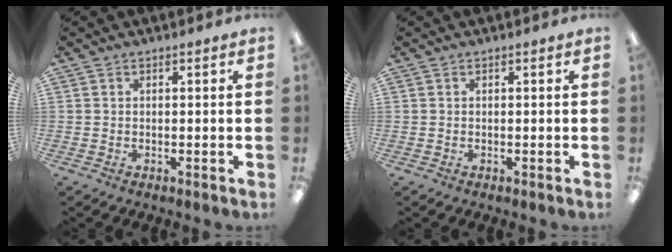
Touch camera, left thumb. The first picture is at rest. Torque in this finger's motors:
{"motor_torque": [-0.02, 0.01, -0.02, 0.02, 0.00]}